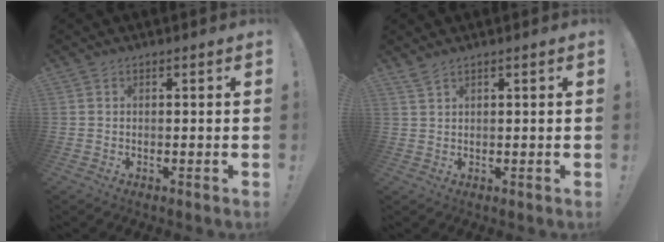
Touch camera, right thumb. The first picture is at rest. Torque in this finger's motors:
{"motor_torque": [-0.37, 0.00, -0.03, -0.15, 0.00]}